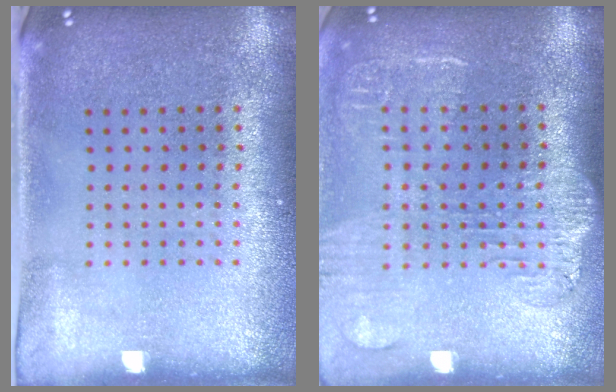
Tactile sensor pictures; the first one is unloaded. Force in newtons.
{"total": 1.8, "press": 1.6, "slide": 0.9}